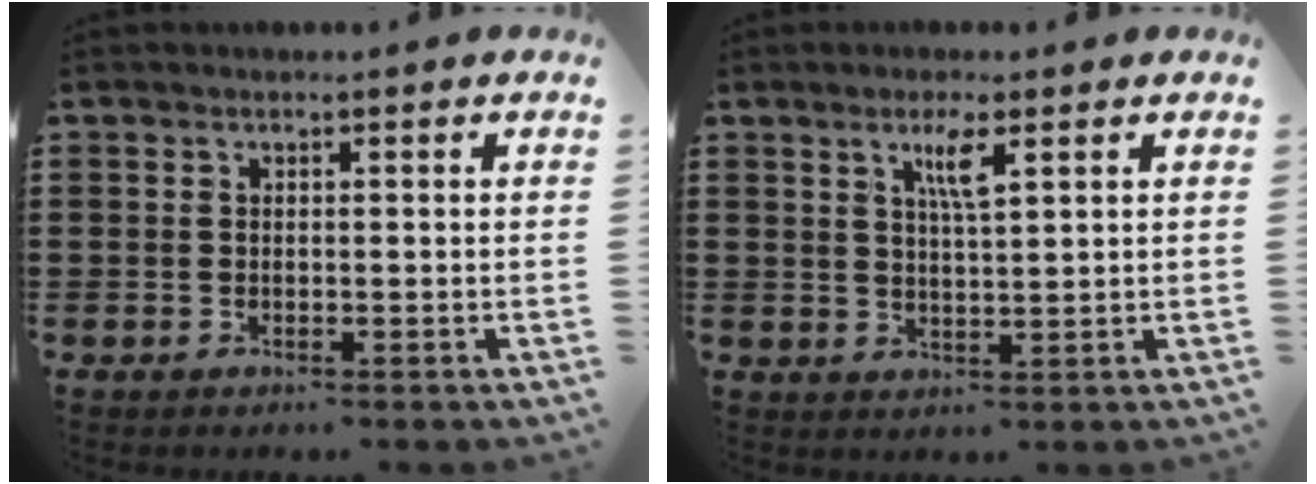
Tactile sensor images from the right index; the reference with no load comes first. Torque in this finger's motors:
{"motor_torque": [0.11, -0.06, 0.16, 0.07]}